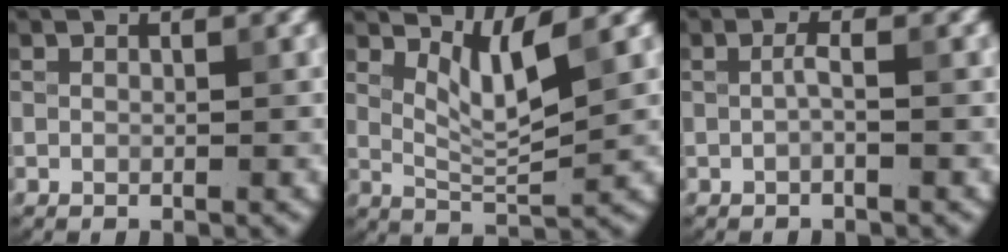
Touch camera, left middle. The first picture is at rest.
{"total": 3.4, "force": [1.9, 0.5, 2.7], "torque": [-0.061, -0.010, 0.044]}
{"total": 0.7, "force": [-0.3, -0.2, 0.6], "torque": [-0.017, 0.005, -0.003]}